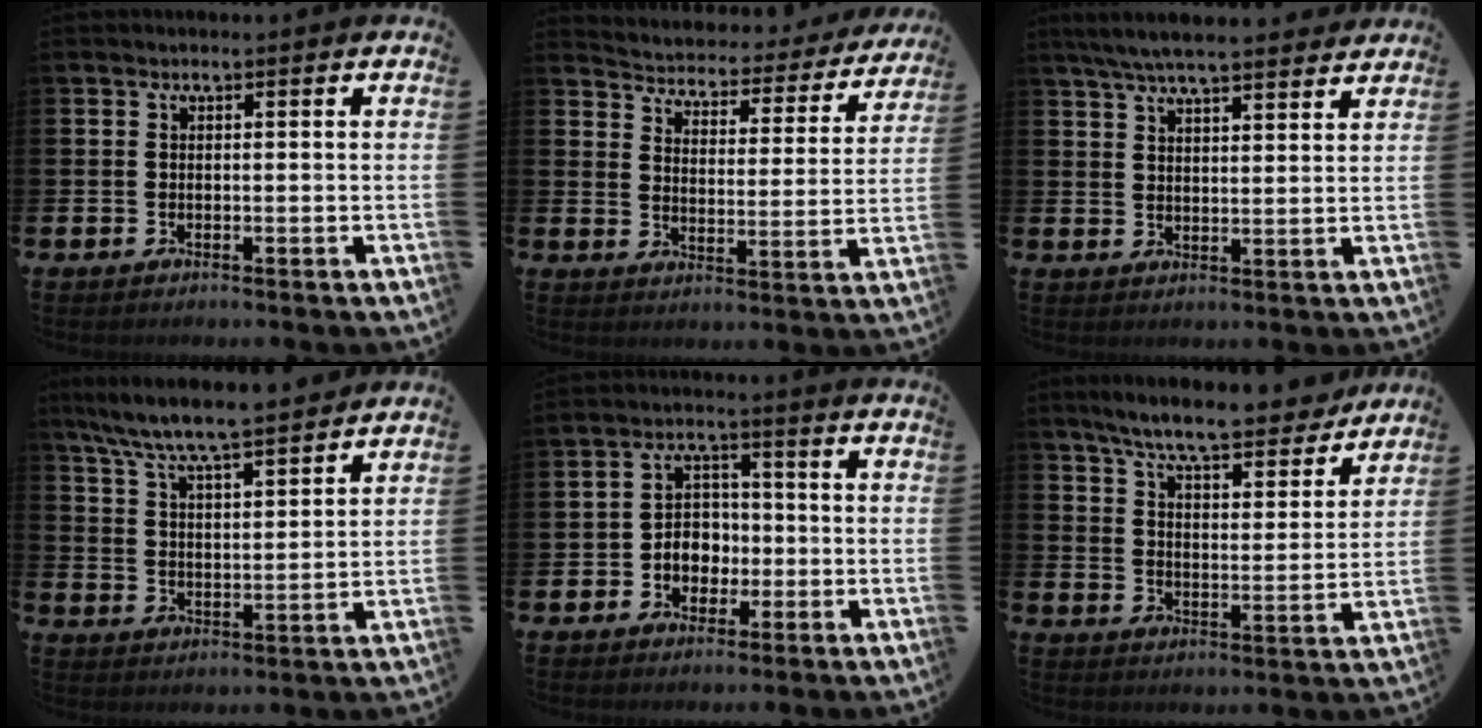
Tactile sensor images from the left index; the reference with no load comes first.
{"total": 3.4, "force": [3.1, 1.2, 0.3], "torque": [-0.033, -0.033, 0.045]}
{"total": 6.5, "force": [6.1, 0.7, 2.1], "torque": [-0.056, -0.020, 0.112]}
{"total": 7.7, "force": [7.5, 0.2, 2.0], "torque": [-0.073, -0.047, 0.134]}
{"total": 4.1, "force": [-1.0, 3.6, 1.5], "torque": [-0.037, 0.008, -0.026]}
{"total": 8.3, "force": [7.7, 0.7, 2.9], "torque": [-0.083, -0.047, 0.135]}